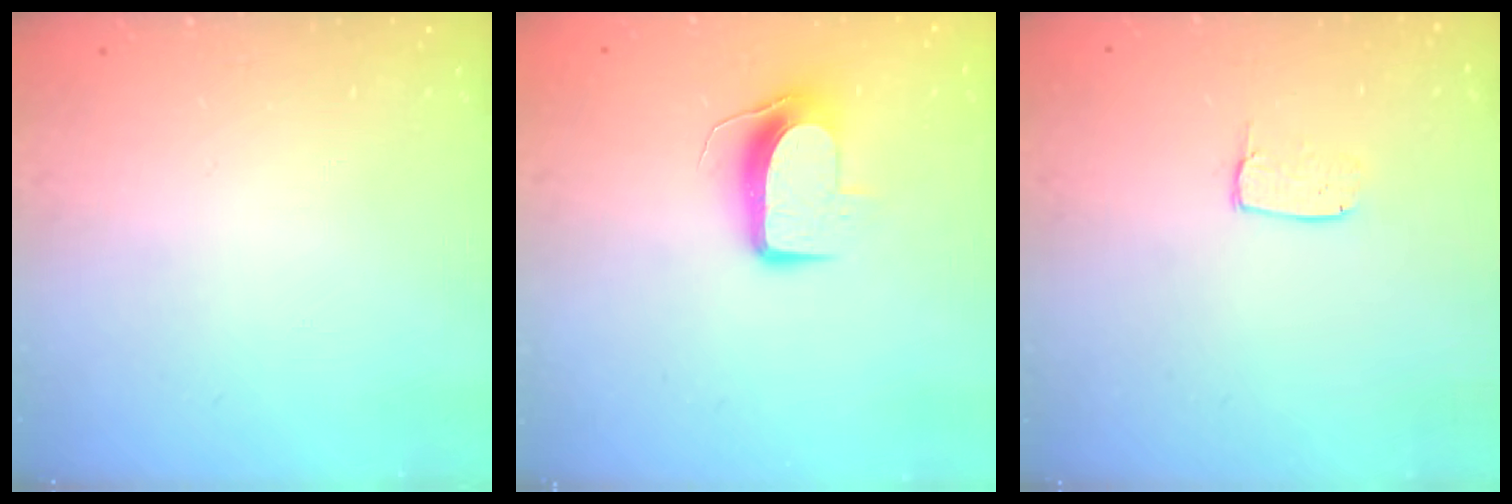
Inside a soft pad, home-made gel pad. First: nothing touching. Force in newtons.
{"total": 9.5, "press": 9.5, "slide": 0.3}
{"total": 4.5, "press": 4.5, "slide": 0.3}